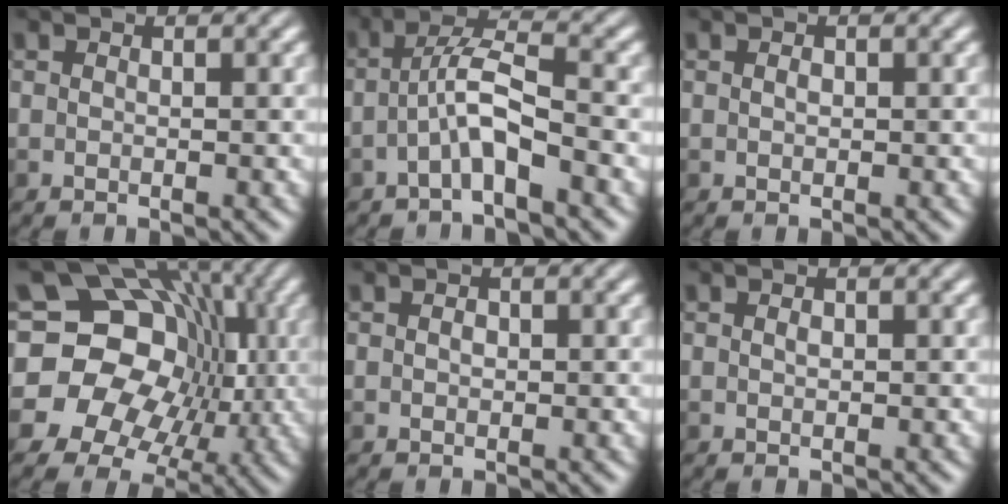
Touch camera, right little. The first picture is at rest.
{"total": 3.6, "force": [-1.9, 0.4, 3.0], "torque": [-0.061, 0.015, -0.038]}
{"total": 0.7, "force": [0.2, 0.5, 0.4], "torque": [-0.005, 0.005, -0.002]}
{"total": 16.2, "force": [1.3, 13.7, 8.5], "torque": [-0.135, 0.034, 0.001]}
{"total": 1.3, "force": [0.4, 0.9, 0.7], "torque": [-0.004, 0.009, -0.006]}
{"total": 0.5, "force": [0.1, 0.3, 0.4], "torque": [-0.005, 0.005, 0.001]}